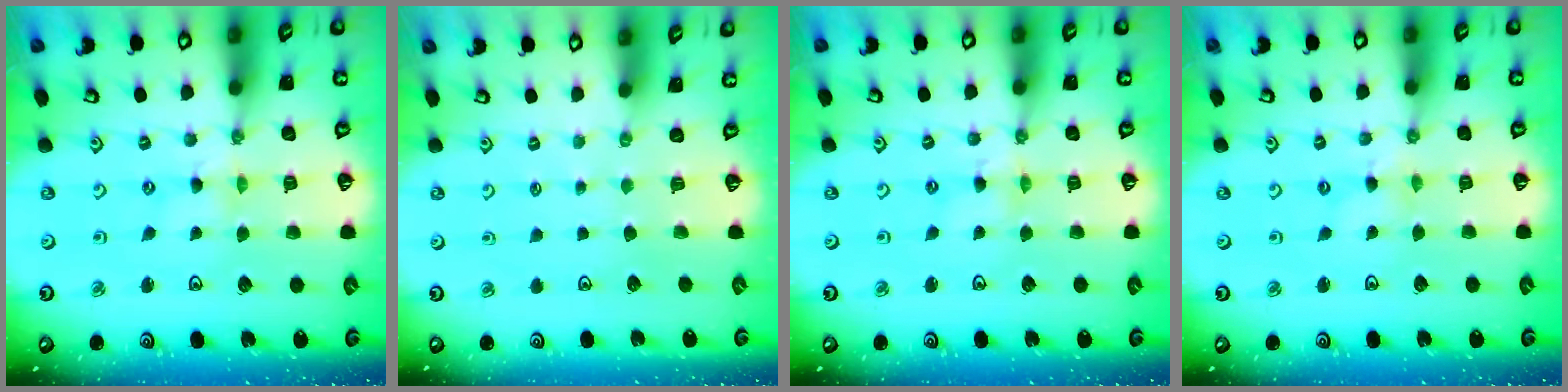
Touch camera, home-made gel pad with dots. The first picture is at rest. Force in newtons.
{"total": 0.6, "press": 0.6, "slide": 0.1}
{"total": 2.1, "press": 2.1, "slide": 0.3}
{"total": 0.0}